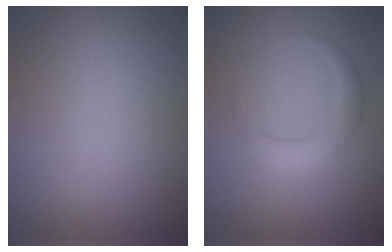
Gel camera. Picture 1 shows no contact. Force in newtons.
{"total": 2.8, "press": 2.8, "slide": 0.2}